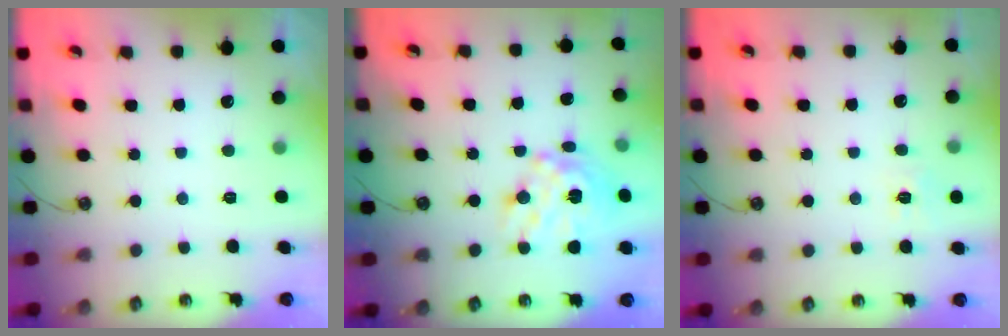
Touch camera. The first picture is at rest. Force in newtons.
{"total": 16.5, "press": 16.4, "slide": 1.5}
{"total": 6.1, "press": 6.1, "slide": 0.5}